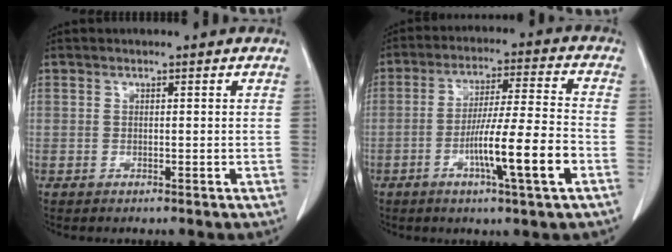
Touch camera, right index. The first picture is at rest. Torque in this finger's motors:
{"motor_torque": [1.50, -0.64, 0.70, 0.11]}